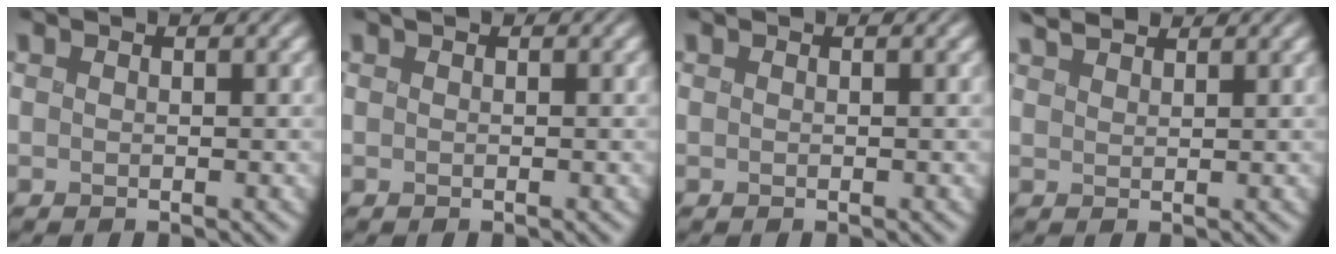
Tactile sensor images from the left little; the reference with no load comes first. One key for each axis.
{"total": 0.6, "fx": 0.5, "fy": 0.2, "fz": 0.3, "tx": 0.001, "ty": -0.002, "tz": 0.002}
{"total": 0.0}
{"total": 3.3, "fx": 3.0, "fy": 0.8, "fz": 1.1, "tx": -0.011, "ty": 0.016, "tz": 0.032}